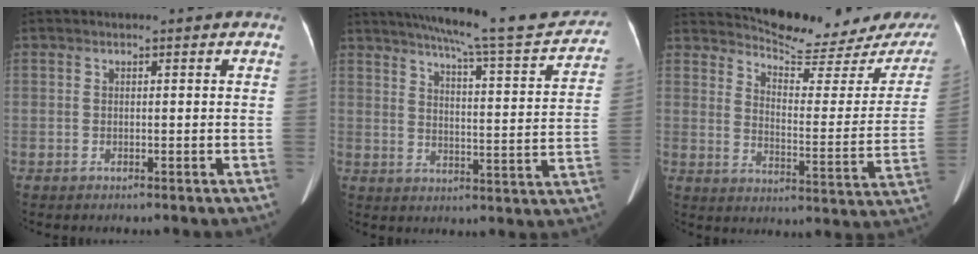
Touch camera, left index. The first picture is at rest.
{"total": 20.4, "force": [18.1, 1.8, 9.3], "torque": [-0.127, -0.024, 0.229]}
{"total": 16.6, "force": [15.6, 1.5, 5.4], "torque": [-0.072, -0.078, 0.195]}